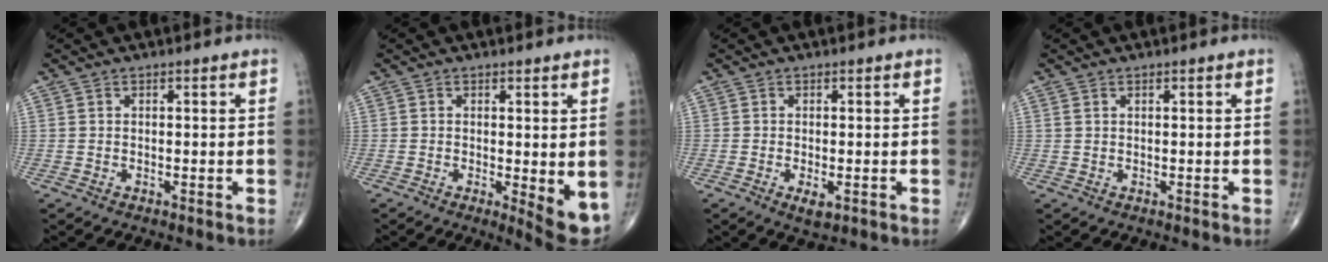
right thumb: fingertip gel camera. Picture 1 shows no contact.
{"total": 6.1, "force": [-0.6, 1.7, 5.8], "torque": [-0.074, -0.017, -0.008]}
{"total": 2.5, "force": [-0.9, 0.9, 2.1], "torque": [-0.036, -0.005, -0.014]}
{"total": 0.5, "force": [0.4, 0.2, 0.2], "torque": [-0.005, 0.008, 0.010]}